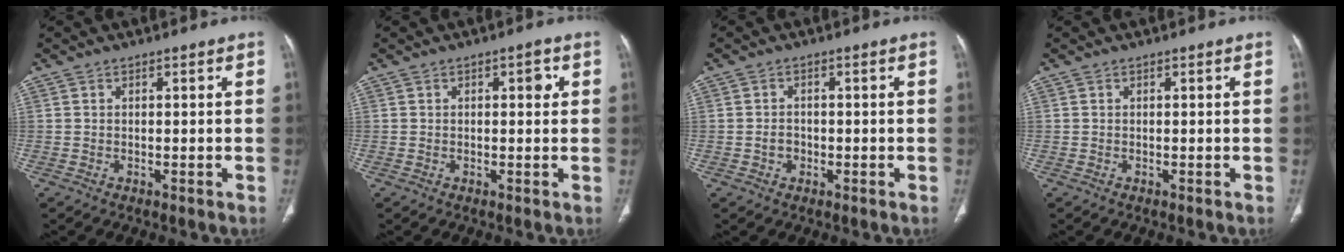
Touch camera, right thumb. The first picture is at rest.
{"total": 2.4, "force": [0.5, 1.2, 2.0], "torque": [-0.019, 0.003, 0.004]}
{"total": 2.2, "force": [-0.7, 1.8, 1.1], "torque": [-0.012, 0.010, -0.012]}
{"total": 0.0}